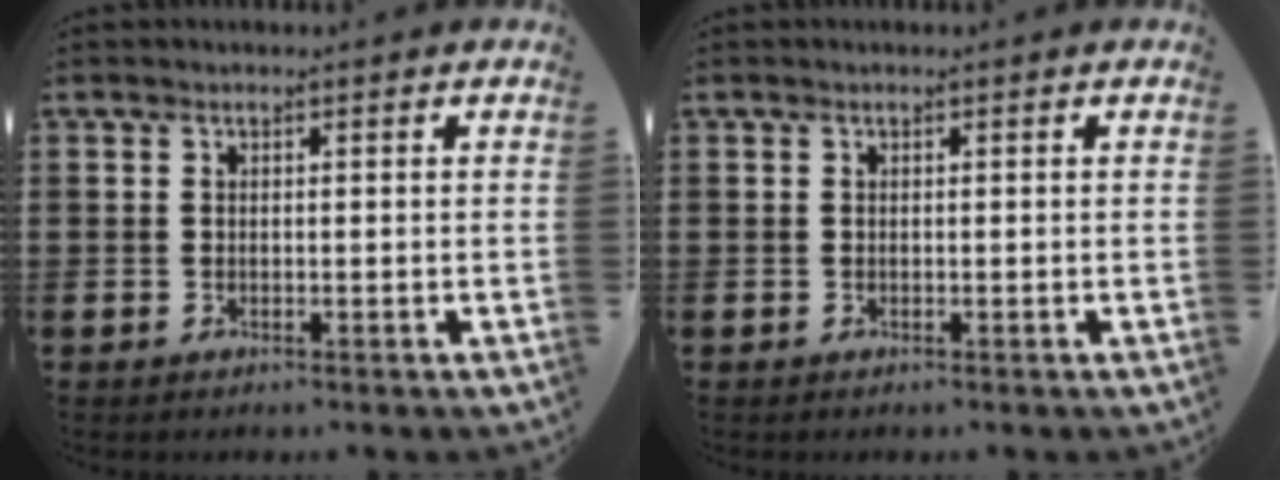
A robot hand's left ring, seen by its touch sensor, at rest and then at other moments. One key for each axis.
{"total": 0.0}